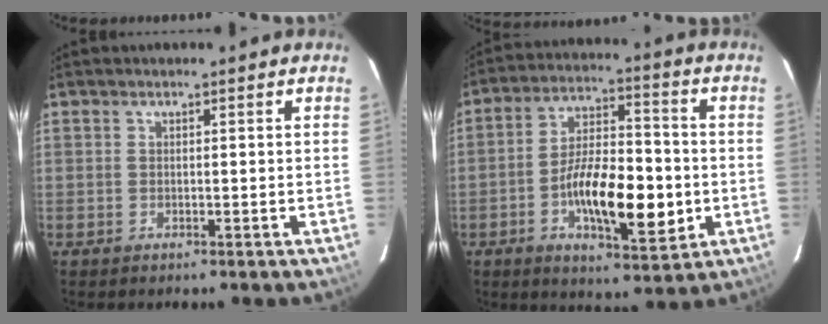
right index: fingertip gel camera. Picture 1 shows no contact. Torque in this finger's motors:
{"motor_torque": [0.54, -0.11, 0.49, 0.21]}